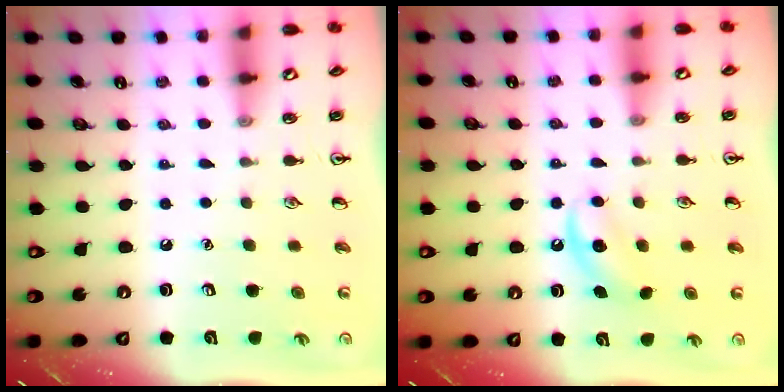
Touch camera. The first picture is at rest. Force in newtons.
{"total": 6.0, "press": 5.7, "slide": 1.6}